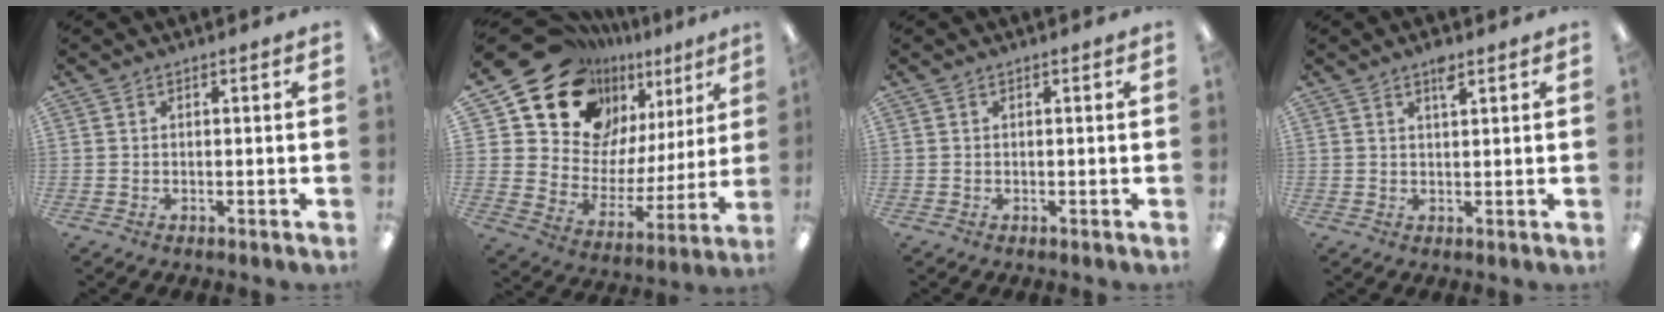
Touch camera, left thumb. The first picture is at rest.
{"total": 18.5, "force": [14.3, 10.5, 5.3], "torque": [-0.113, -0.117, 0.272]}
{"total": 0.0}
{"total": 2.9, "force": [2.0, 0.8, 2.0], "torque": [-0.036, -0.001, 0.033]}